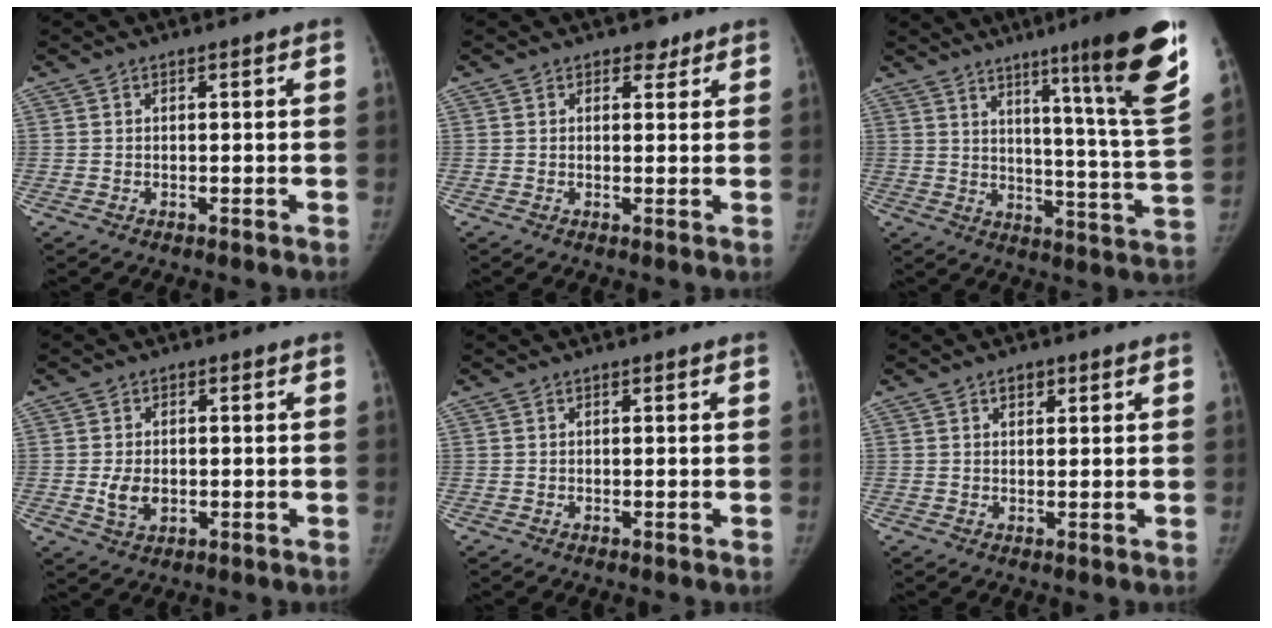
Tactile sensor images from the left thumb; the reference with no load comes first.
{"total": 2.0, "force": [1.4, 1.4, 0.5], "torque": [0.009, -0.007, 0.015]}
{"total": 21.0, "force": [12.4, -0.2, 16.9], "torque": [-0.213, -0.084, 0.173]}
{"total": 4.5, "force": [-0.5, 3.2, 3.2], "torque": [-0.050, -0.003, -0.002]}
{"total": 0.0}
{"total": 2.1, "force": [1.2, 1.3, 1.1], "torque": [-0.005, -0.004, 0.017]}